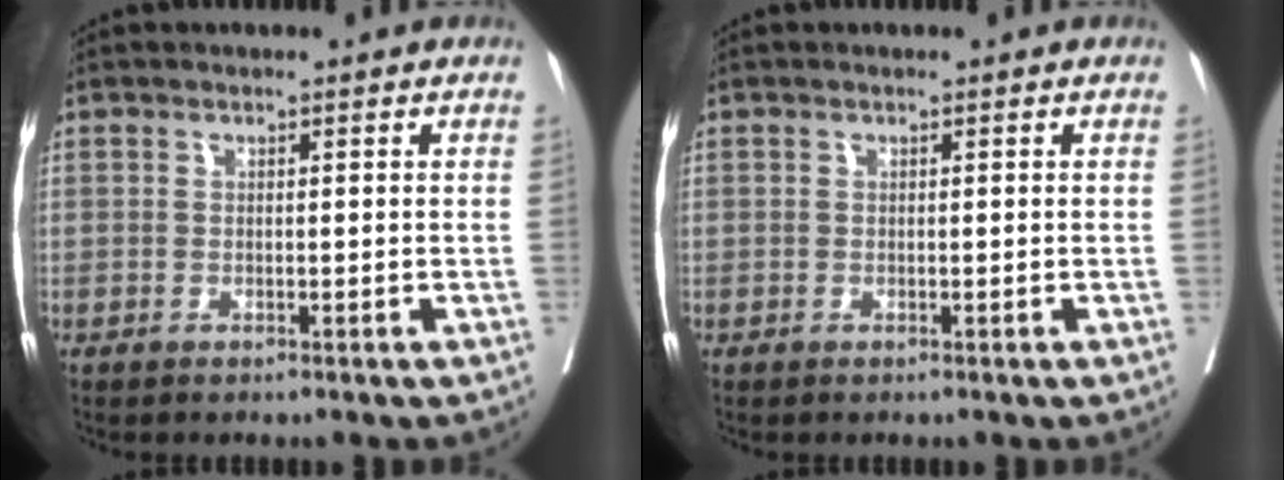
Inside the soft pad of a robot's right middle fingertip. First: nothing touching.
{"total": 0.0}